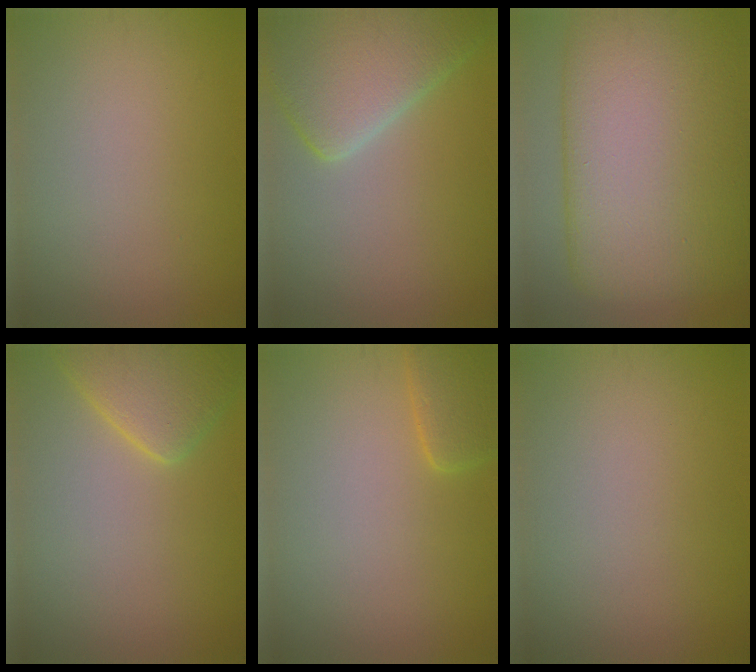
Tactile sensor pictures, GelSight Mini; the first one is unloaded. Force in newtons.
{"total": 8.1, "press": 8.1, "slide": 0.5}
{"total": 16.9, "press": 16.9, "slide": 0.9}
{"total": 4.5, "press": 4.4, "slide": 0.3}
{"total": 2.6, "press": 2.6, "slide": 0.3}
{"total": 0.0}